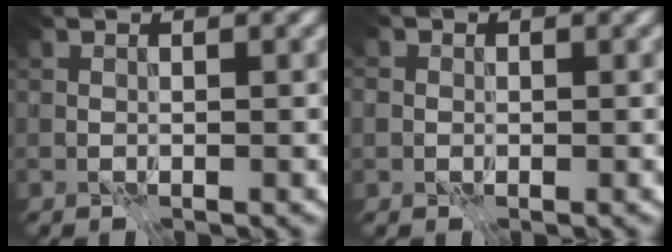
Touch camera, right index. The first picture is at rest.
{"total": 0.7, "force": [-0.1, 0.7, 0.1], "torque": [0.000, 0.001, -0.003]}